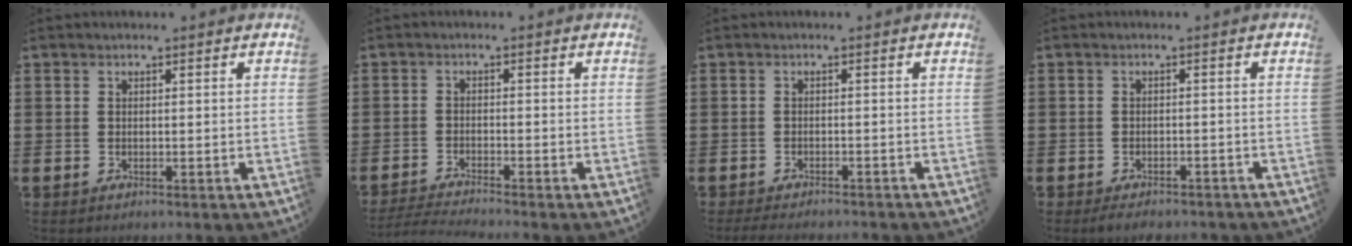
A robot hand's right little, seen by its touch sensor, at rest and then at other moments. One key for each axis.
{"total": 2.0, "fx": -1.8, "fy": -0.1, "fz": 0.7, "tx": -0.011, "ty": 0.002, "tz": -0.036}
{"total": 1.5, "fx": -1.4, "fy": 0.0, "fz": 0.4, "tx": -0.007, "ty": 0.002, "tz": -0.028}
{"total": 1.6, "fx": -1.6, "fy": 0.2, "fz": 0.4, "tx": -0.011, "ty": 0.001, "tz": -0.031}